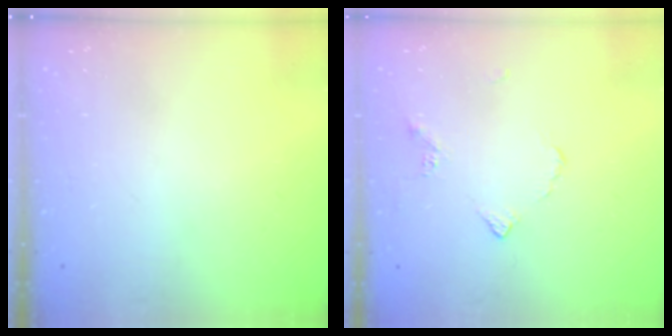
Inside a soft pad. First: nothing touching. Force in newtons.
{"total": 3.8, "press": 3.7, "slide": 0.7}